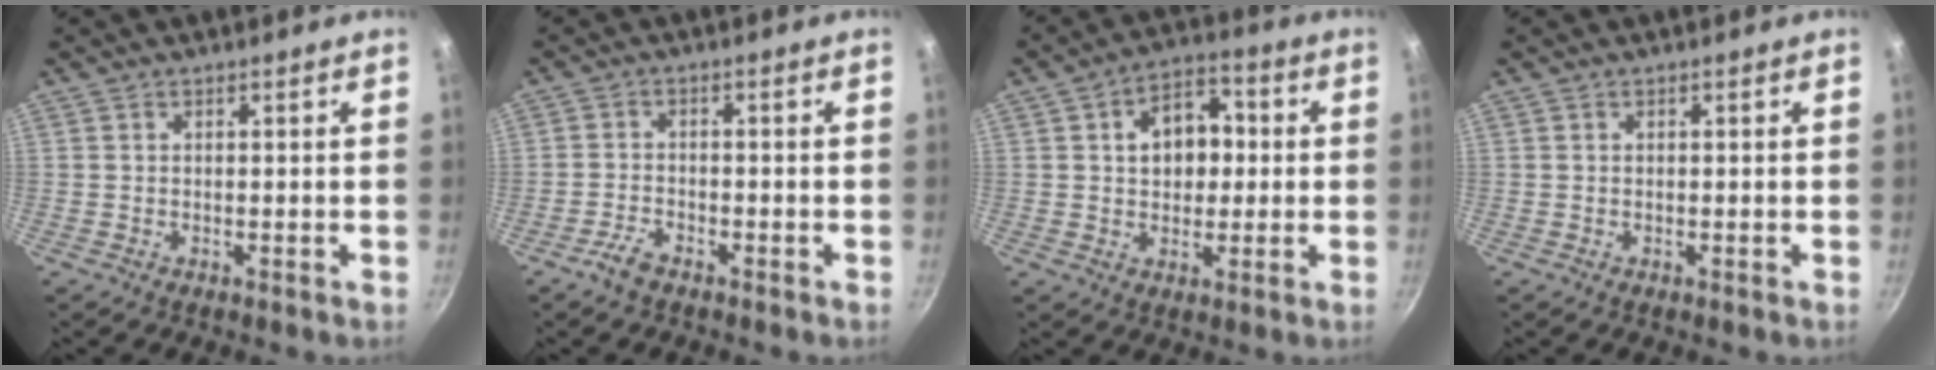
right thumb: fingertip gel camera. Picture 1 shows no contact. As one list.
[{"total": 3.2, "force": [-2.4, 1.2, 1.7], "torque": [-0.039, 0.020, -0.048]}, {"total": 10.5, "force": [1.4, 7.5, 7.2], "torque": [-0.069, 0.017, 0.013]}, {"total": 0.0}]